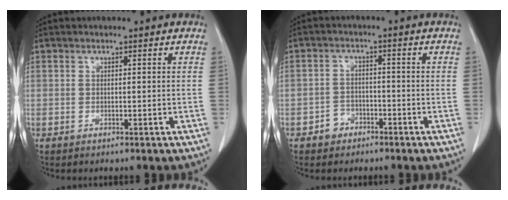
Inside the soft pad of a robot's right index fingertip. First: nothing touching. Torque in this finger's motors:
{"motor_torque": [-0.11, -0.05, -0.22, -0.06]}